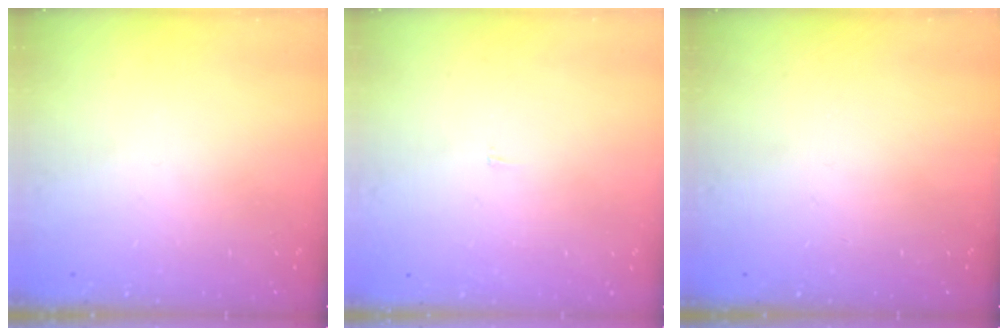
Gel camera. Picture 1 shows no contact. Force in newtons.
{"total": 2.3, "press": 2.3, "slide": 0.2}
{"total": 0.0}